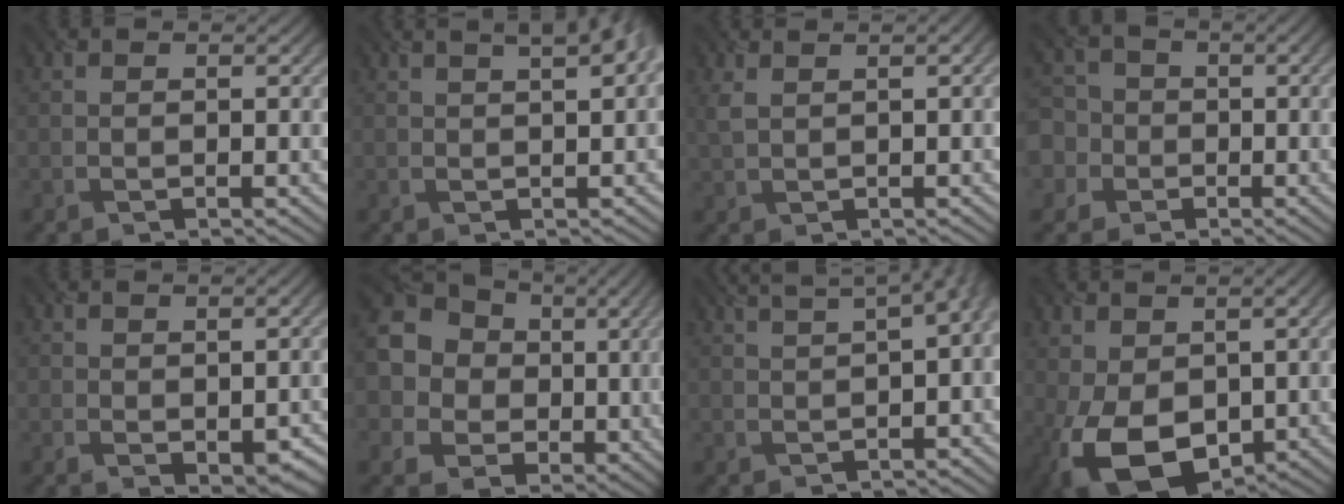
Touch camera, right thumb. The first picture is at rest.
{"total": 5.6, "force": [2.3, 1.8, 4.7], "torque": [-0.043, 0.022, 0.018]}
{"total": 3.0, "force": [1.5, 1.0, 2.4], "torque": [-0.046, 0.012, 0.033]}
{"total": 7.1, "force": [-1.3, 6.7, 1.8], "torque": [-0.071, 0.004, -0.054]}
{"total": 3.7, "force": [-1.2, 2.3, 2.7], "torque": [-0.039, -0.020, -0.006]}
{"total": 14.9, "force": [2.6, 13.4, 6.0], "torque": [-0.202, 0.023, 0.034]}
{"total": 10.2, "force": [3.5, 4.1, 8.6], "torque": [-0.092, 0.053, 0.036]}
{"total": 10.8, "force": [-2.4, 6.8, 8.0], "torque": [-0.198, -0.025, -0.031]}